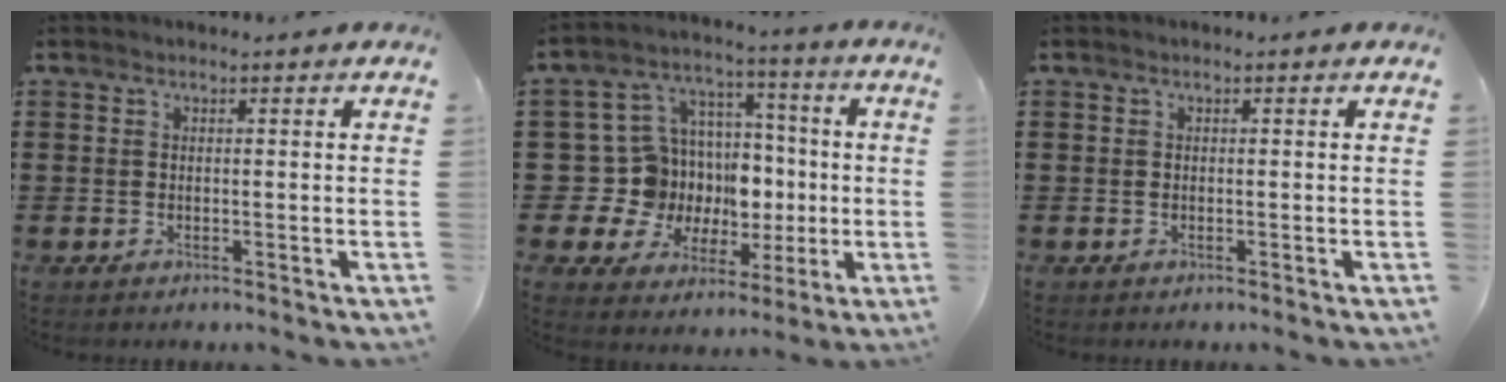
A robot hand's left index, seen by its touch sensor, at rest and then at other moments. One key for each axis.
{"total": 11.7, "fx": 0.1, "fy": 11.2, "fz": 3.3, "tx": -0.110, "ty": -0.017, "tz": 0.015}
{"total": 0.0}